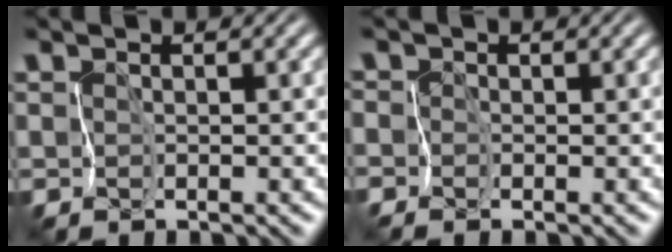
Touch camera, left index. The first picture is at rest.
{"total": 2.6, "force": [0.5, 2.4, 1.0], "torque": [-0.002, 0.025, -0.031]}